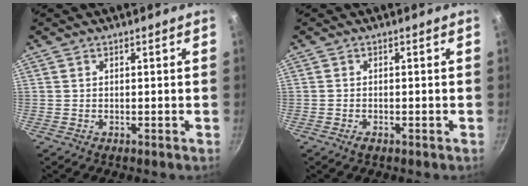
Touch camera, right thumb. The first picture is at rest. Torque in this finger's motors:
{"motor_torque": [0.22, -0.03, -0.07, -0.46, -0.08]}